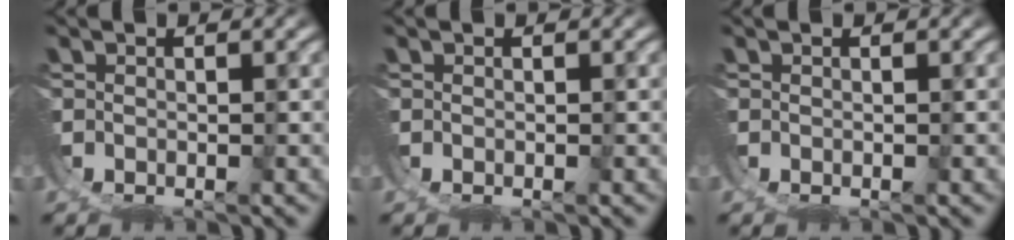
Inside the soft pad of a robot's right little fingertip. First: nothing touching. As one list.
[{"total": 0.0}, {"total": 0.0}]